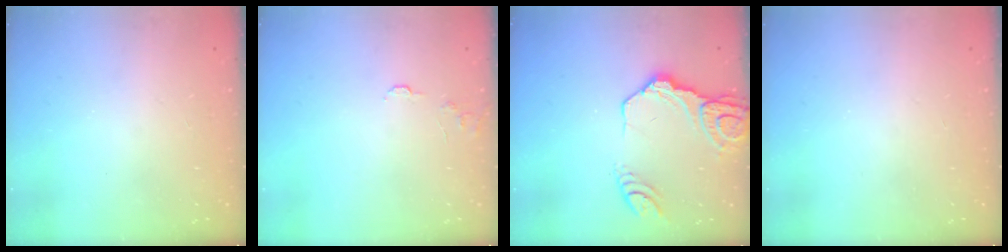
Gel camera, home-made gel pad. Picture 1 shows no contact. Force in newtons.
{"total": 5.0, "press": 4.9, "slide": 0.4}
{"total": 15.1, "press": 15.0, "slide": 1.8}
{"total": 0.0}